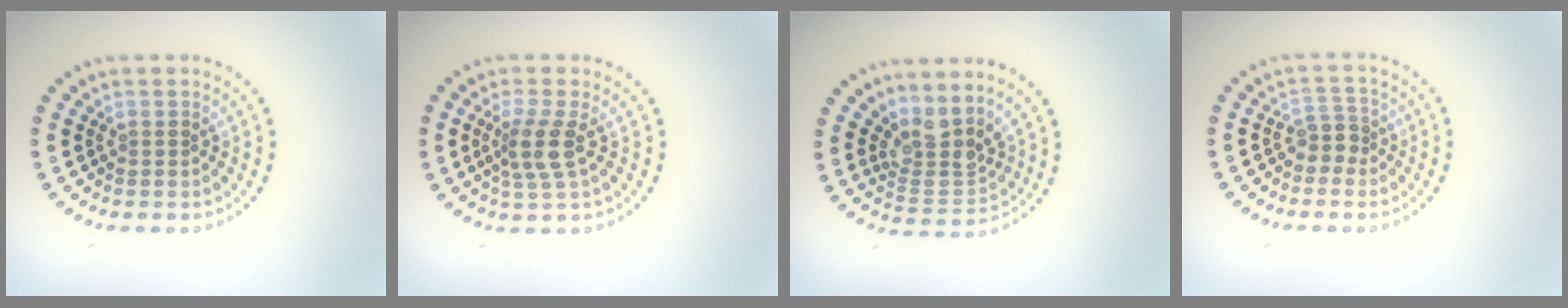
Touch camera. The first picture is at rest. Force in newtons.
{"total": 2.8, "press": 2.3, "slide": 1.7}
{"total": 3.8, "press": 2.7, "slide": 2.6}
{"total": 2.0, "press": 1.5, "slide": 1.4}